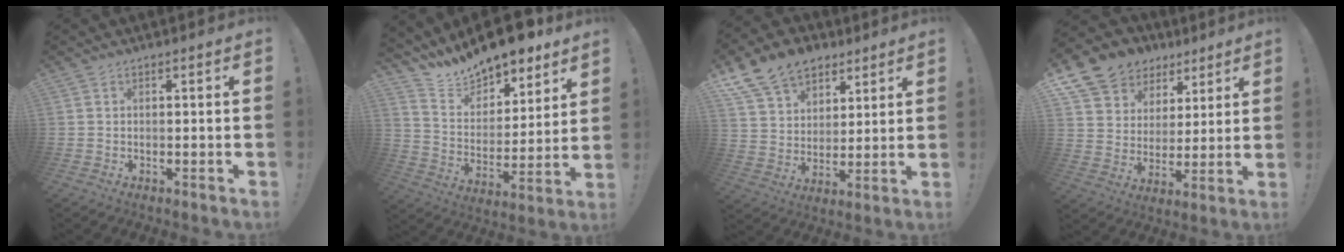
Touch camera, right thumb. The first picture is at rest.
{"total": 13.4, "force": [12.5, 3.5, 2.9], "torque": [-0.077, -0.107, 0.224]}
{"total": 14.5, "force": [9.2, 10.0, 5.1], "torque": [-0.082, -0.053, 0.178]}
{"total": 11.2, "force": [7.1, 8.3, 2.6], "torque": [-0.044, -0.055, 0.142]}